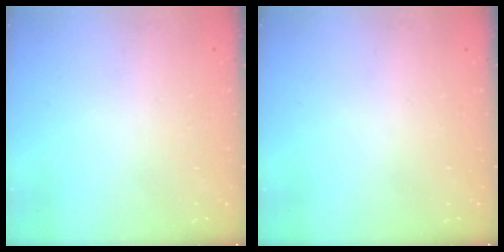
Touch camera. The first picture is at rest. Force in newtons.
{"total": 0.0}